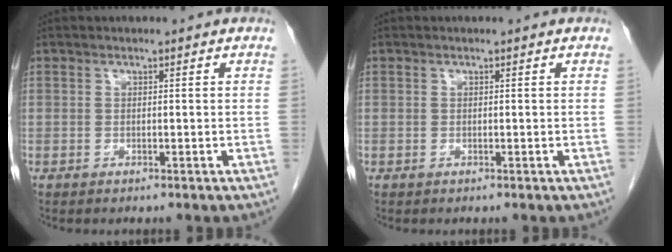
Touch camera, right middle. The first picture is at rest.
{"total": 0.0}